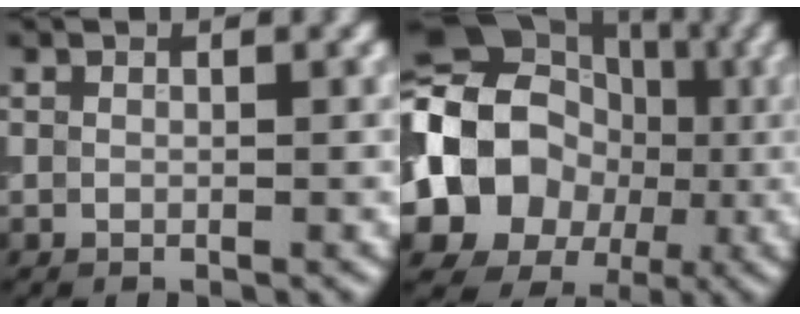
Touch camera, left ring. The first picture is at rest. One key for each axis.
{"total": 11.6, "fx": -1.0, "fy": 9.9, "fz": 6.1, "tx": -0.102, "ty": -0.010, "tz": -0.029}